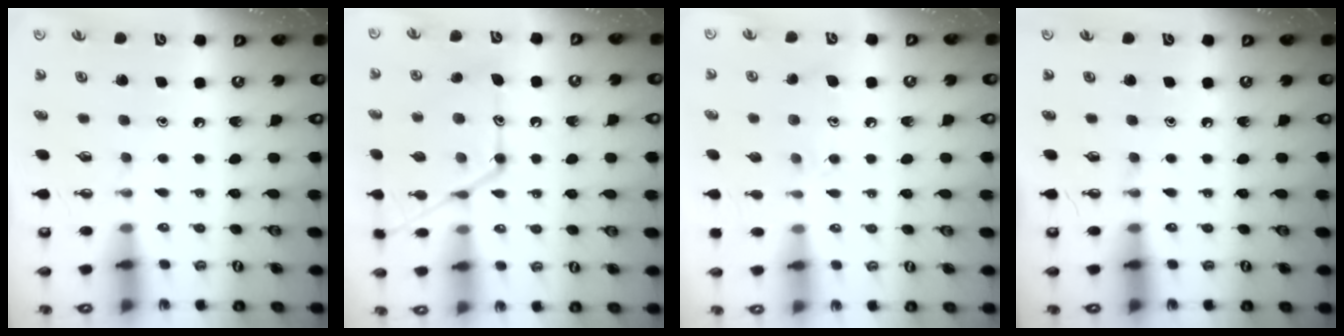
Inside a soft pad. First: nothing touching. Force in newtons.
{"total": 17.9, "press": 17.8, "slide": 1.4}
{"total": 10.3, "press": 10.3, "slide": 0.7}
{"total": 0.0}